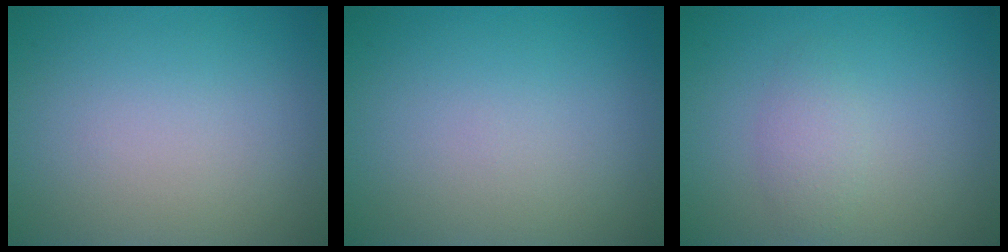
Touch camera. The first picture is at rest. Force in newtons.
{"total": 0.0}
{"total": 1.8, "press": 1.8, "slide": 0.0}